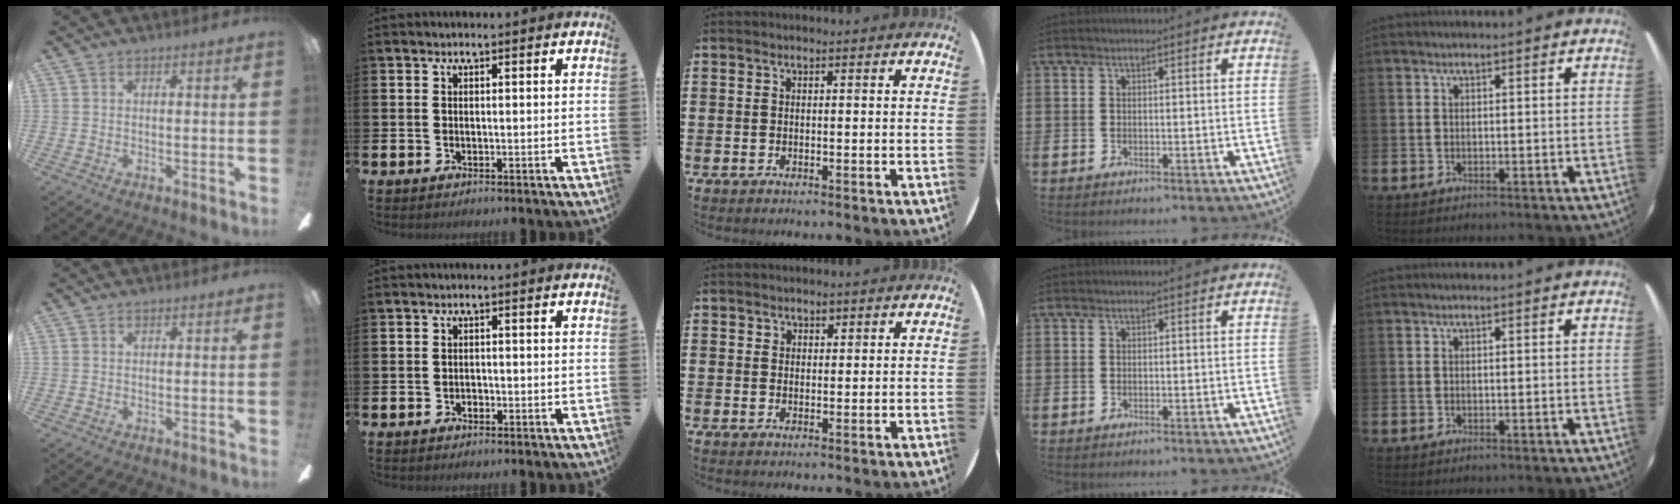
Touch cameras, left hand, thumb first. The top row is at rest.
{"index": {"total": 0.9, "force": [-0.6, 0.7, 0.0], "torque": [-0.002, 0.003, -0.013]}, "middle": {"total": 1.5, "force": [1.1, 0.9, 0.1], "torque": [0.013, -0.004, 0.019]}}